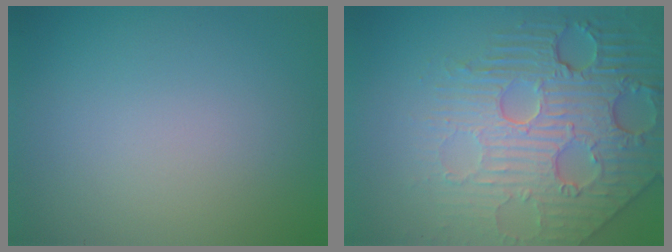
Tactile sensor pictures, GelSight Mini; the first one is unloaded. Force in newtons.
{"total": 8.4, "press": 5.9, "slide": 5.9}